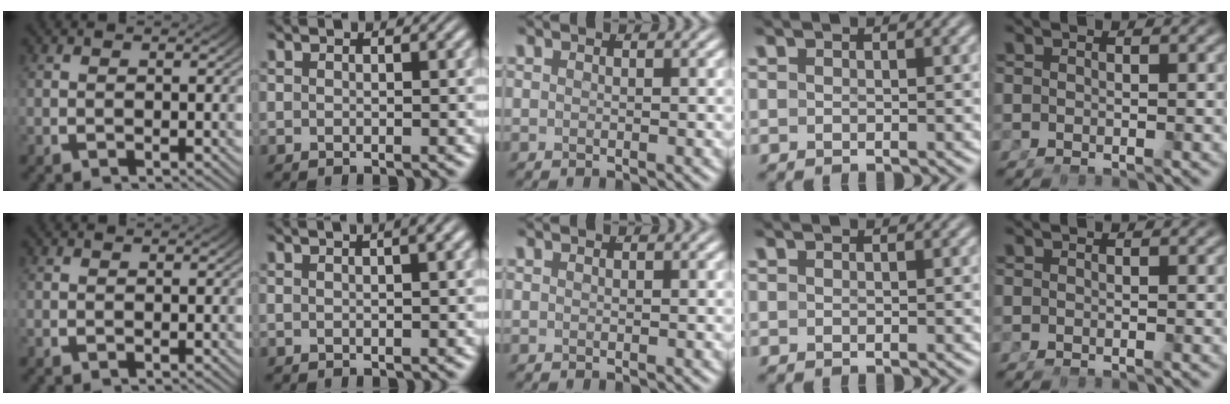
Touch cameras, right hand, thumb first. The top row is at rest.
{"index": {"total": 2.0, "force": [0.8, 0.2, 1.8], "torque": [-0.011, 0.016, 0.009]}}